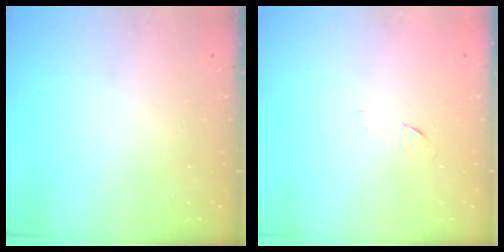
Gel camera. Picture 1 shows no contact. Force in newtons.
{"total": 3.6, "press": 3.6, "slide": 0.3}